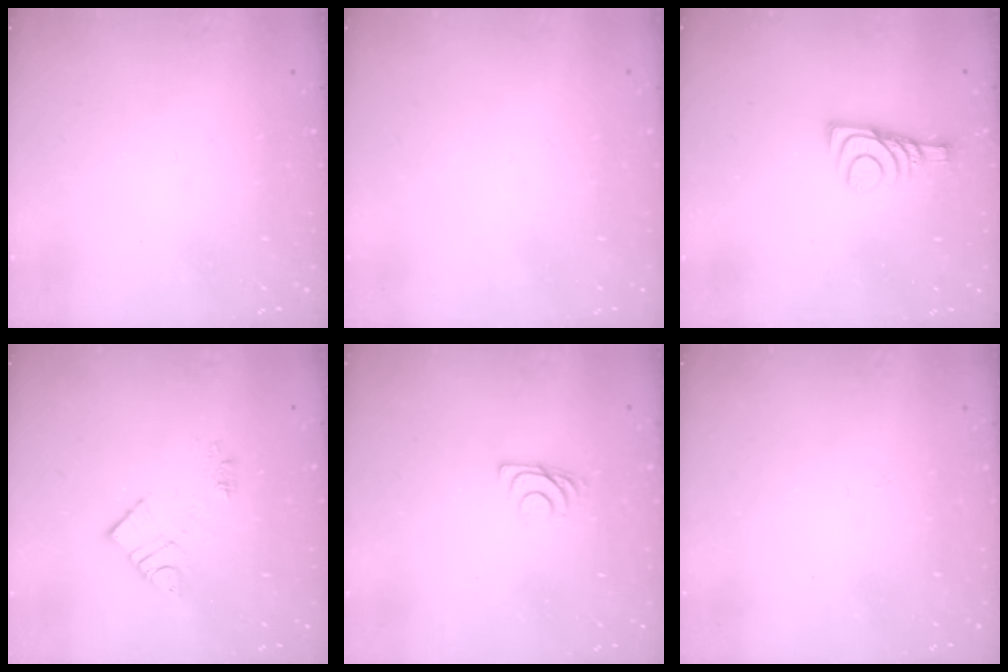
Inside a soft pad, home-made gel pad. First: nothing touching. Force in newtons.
{"total": 1.9, "press": 1.9, "slide": 0.1}
{"total": 9.2, "press": 9.2, "slide": 0.2}
{"total": 10.1, "press": 10.1, "slide": 0.6}
{"total": 5.4, "press": 5.3, "slide": 0.7}
{"total": 2.8, "press": 2.8, "slide": 0.4}